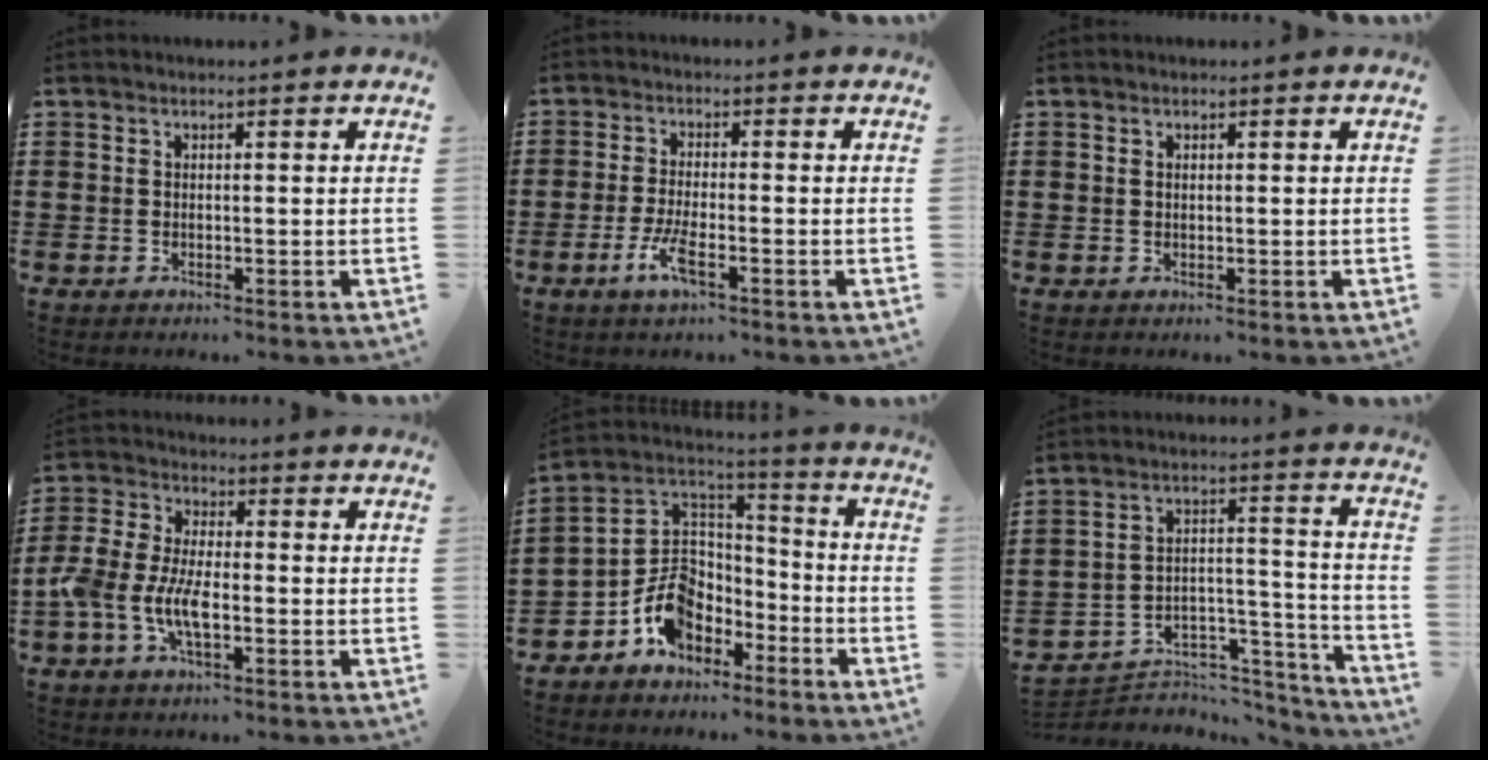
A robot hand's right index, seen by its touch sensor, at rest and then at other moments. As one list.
[{"total": 4.7, "force": [-2.4, 1.0, 3.9], "torque": [-0.089, -0.009, -0.049]}, {"total": 0.0}, {"total": 7.4, "force": [-2.8, 3.4, 5.9], "torque": [-0.149, -0.007, -0.060]}, {"total": 9.5, "force": [-4.7, 7.3, 3.9], "torque": [-0.107, 0.013, -0.093]}, {"total": 4.5, "force": [-4.1, 1.9, 0.7], "torque": [-0.016, 0.005, -0.082]}]